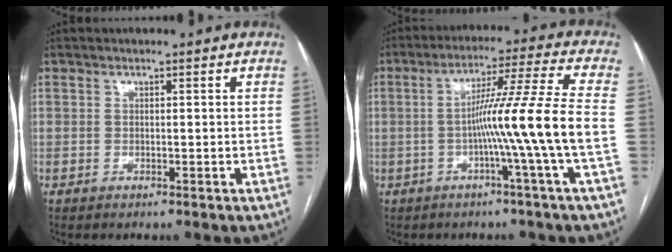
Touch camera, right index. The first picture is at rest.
{"total": 12.0, "force": [-2.6, -3.2, 11.3], "torque": [-0.185, 0.003, -0.047]}